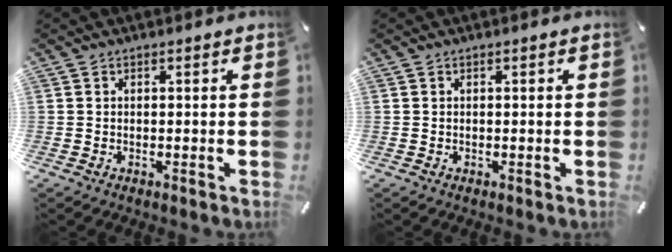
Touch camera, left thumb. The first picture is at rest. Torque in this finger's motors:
{"motor_torque": [-0.01, -0.01, 0.00, 0.01, 0.00]}